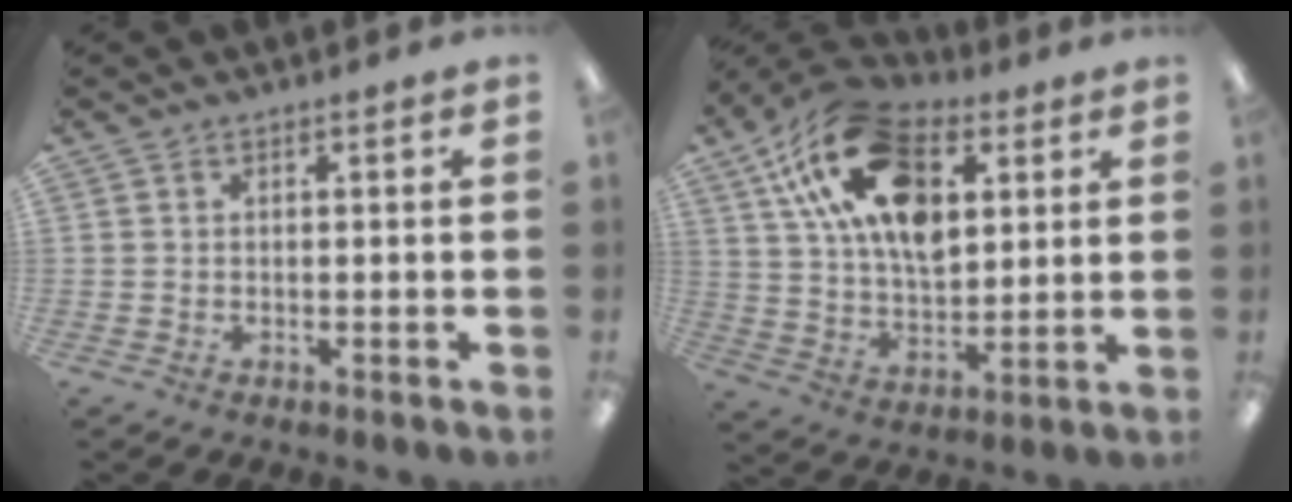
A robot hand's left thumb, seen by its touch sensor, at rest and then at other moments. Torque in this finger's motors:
{"motor_torque": [1.89, 2.81, 1.41, -1.36, 0.27]}